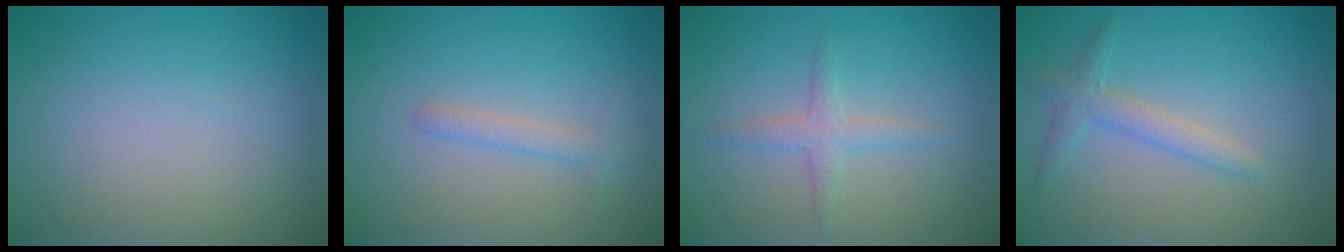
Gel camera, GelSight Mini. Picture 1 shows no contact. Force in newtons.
{"total": 1.8, "press": 1.8, "slide": 0.2}
{"total": 1.8, "press": 1.8, "slide": 0.1}
{"total": 2.2, "press": 2.2, "slide": 0.1}